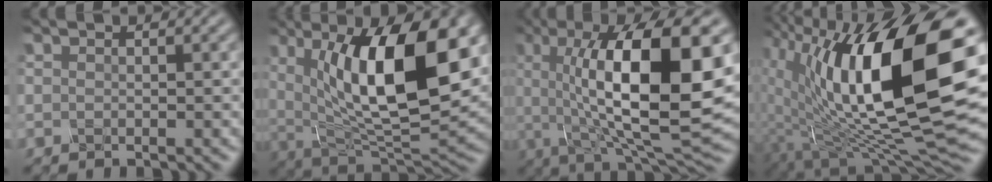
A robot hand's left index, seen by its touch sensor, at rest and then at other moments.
{"total": 14.4, "force": [4.0, 5.5, 12.7], "torque": [-0.197, -0.003, 0.064]}
{"total": 14.7, "force": [1.1, 4.7, 13.8], "torque": [-0.198, -0.006, 0.010]}
{"total": 17.4, "force": [2.9, 7.2, 15.5], "torque": [-0.256, -0.001, 0.044]}